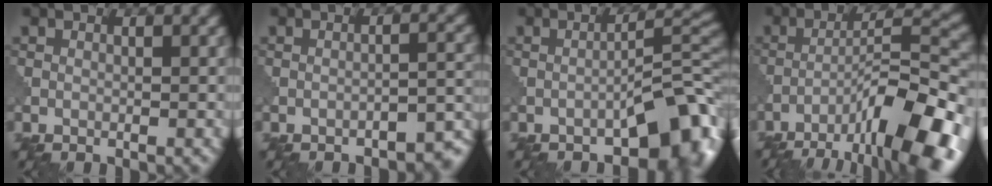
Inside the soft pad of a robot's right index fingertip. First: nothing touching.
{"total": 3.2, "force": [-2.7, 0.5, 1.6], "torque": [-0.018, 0.008, -0.039]}
{"total": 6.8, "force": [-4.2, 2.0, 4.9], "torque": [-0.053, 0.016, -0.064]}
{"total": 12.6, "force": [-7.7, 2.7, 9.6], "torque": [-0.150, 0.009, -0.127]}